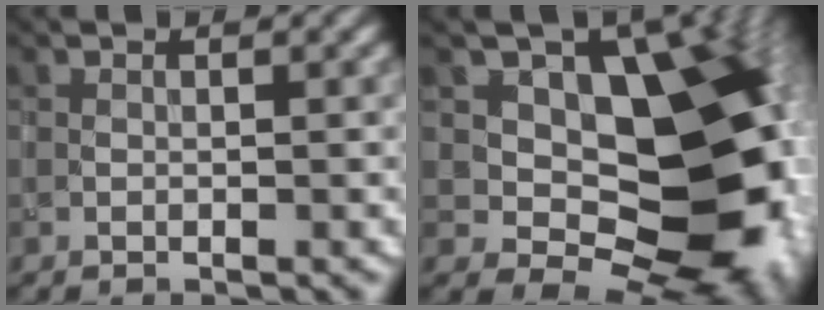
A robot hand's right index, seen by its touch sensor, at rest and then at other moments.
{"total": 16.2, "force": [1.4, 10.9, 12.0], "torque": [-0.098, 0.015, 0.031]}